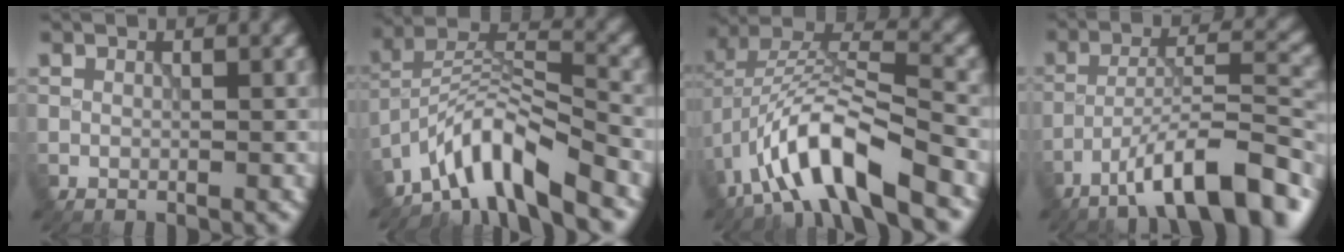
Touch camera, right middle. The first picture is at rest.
{"total": 7.8, "force": [-5.9, 1.7, 4.8], "torque": [-0.075, 0.009, -0.113]}
{"total": 9.9, "force": [-5.0, 3.3, 7.9], "torque": [-0.146, 0.014, -0.094]}
{"total": 10.5, "force": [-7.1, 2.5, 7.4], "torque": [-0.112, 0.019, -0.119]}